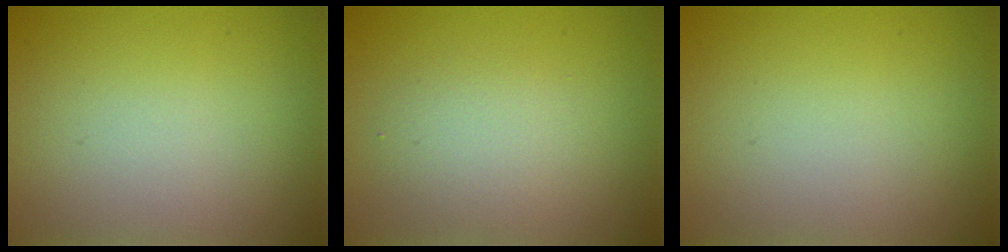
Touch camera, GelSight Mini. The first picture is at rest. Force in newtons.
{"total": 2.5, "press": 2.5, "slide": 0.1}
{"total": 0.0}